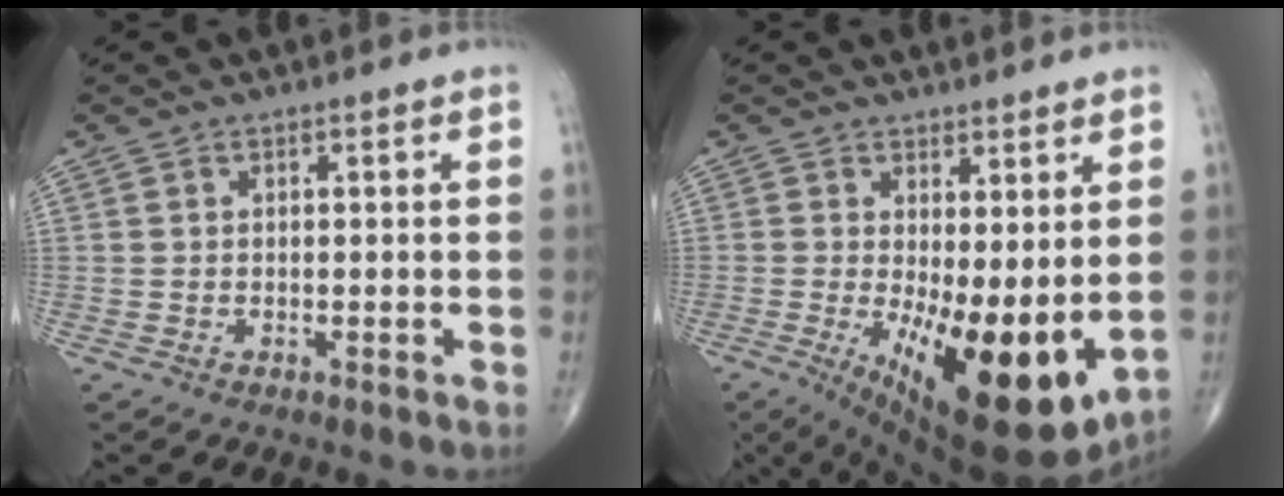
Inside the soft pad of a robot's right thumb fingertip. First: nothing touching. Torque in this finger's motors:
{"motor_torque": [2.09, 2.91, 1.03, -0.91, 0.52]}